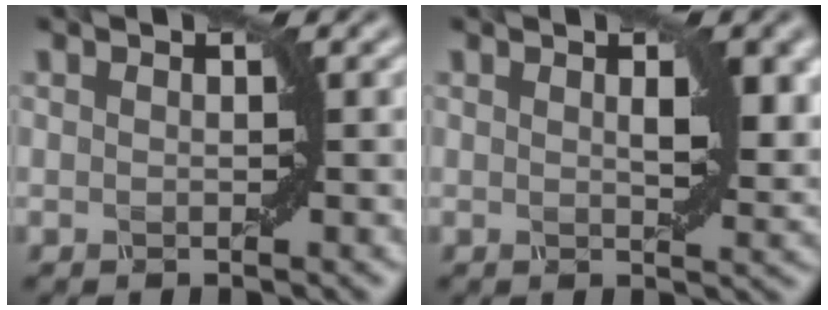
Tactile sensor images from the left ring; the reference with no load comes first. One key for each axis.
{"total": 3.4, "fx": 1.1, "fy": 1.1, "fz": 3.0, "tx": -0.043, "ty": -0.001, "tz": 0.021}